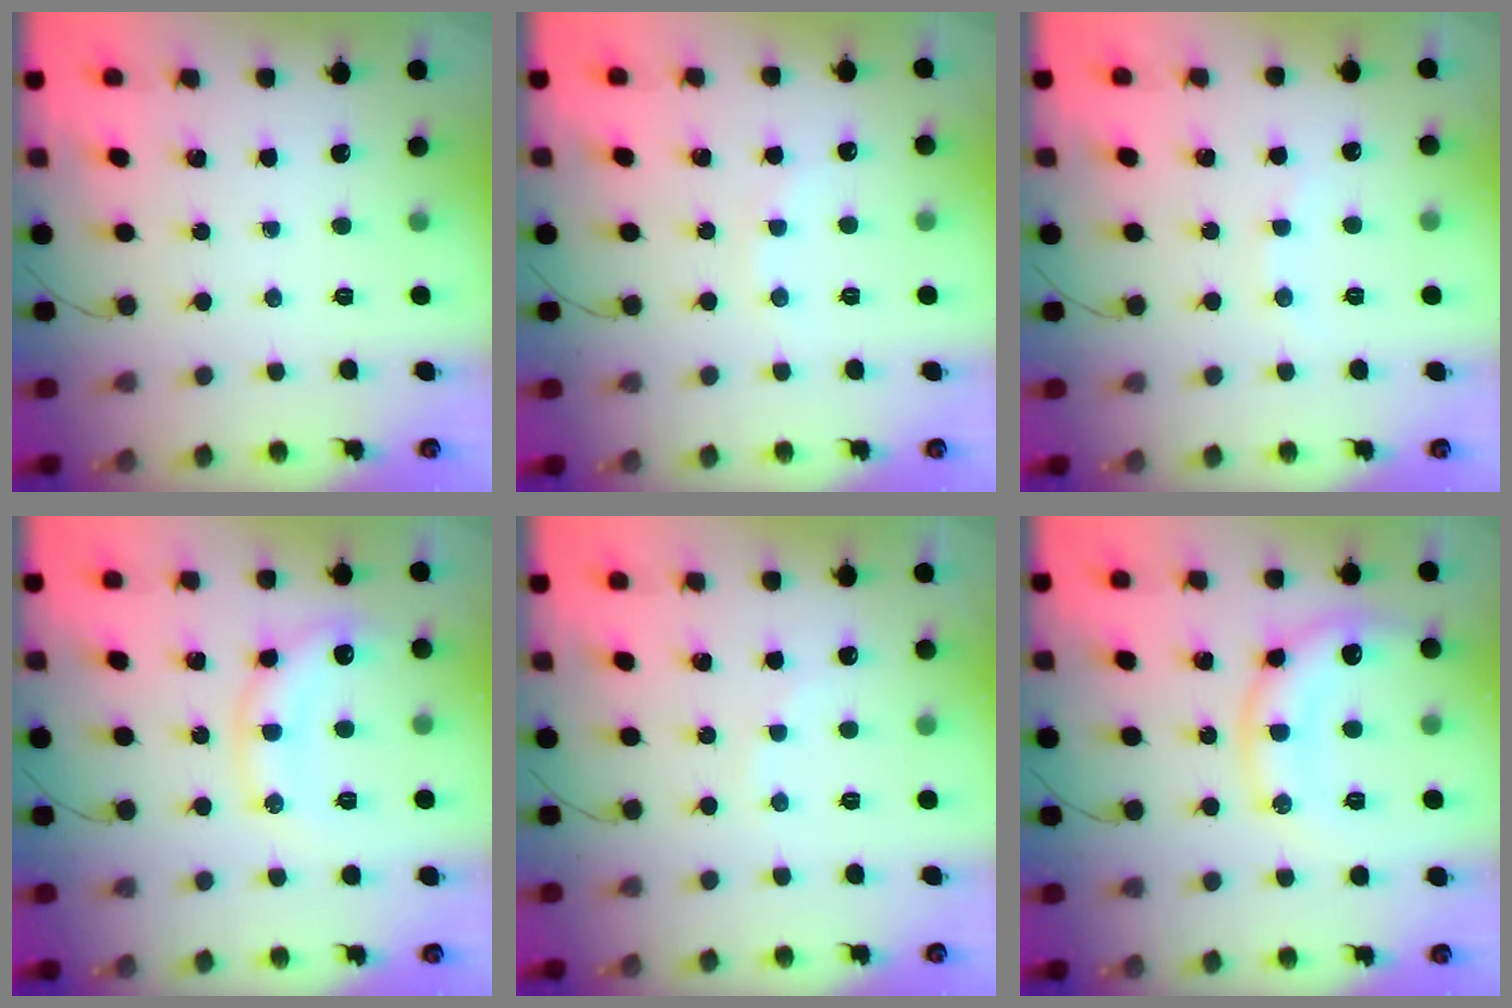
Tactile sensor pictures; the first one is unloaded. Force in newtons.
{"total": 4.1, "press": 3.9, "slide": 1.1}
{"total": 5.6, "press": 5.4, "slide": 1.1}
{"total": 12.4, "press": 12.4, "slide": 0.8}
{"total": 5.1, "press": 5.0, "slide": 0.8}
{"total": 13.9, "press": 13.8, "slide": 1.1}